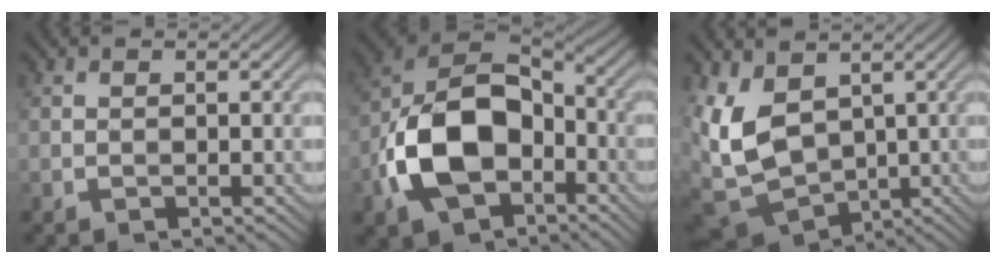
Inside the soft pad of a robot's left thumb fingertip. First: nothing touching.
{"total": 14.8, "force": [-4.6, 9.6, 10.2], "torque": [-0.229, -0.021, -0.096]}
{"total": 9.7, "force": [0.7, 6.5, 7.2], "torque": [-0.204, -0.015, 0.011]}